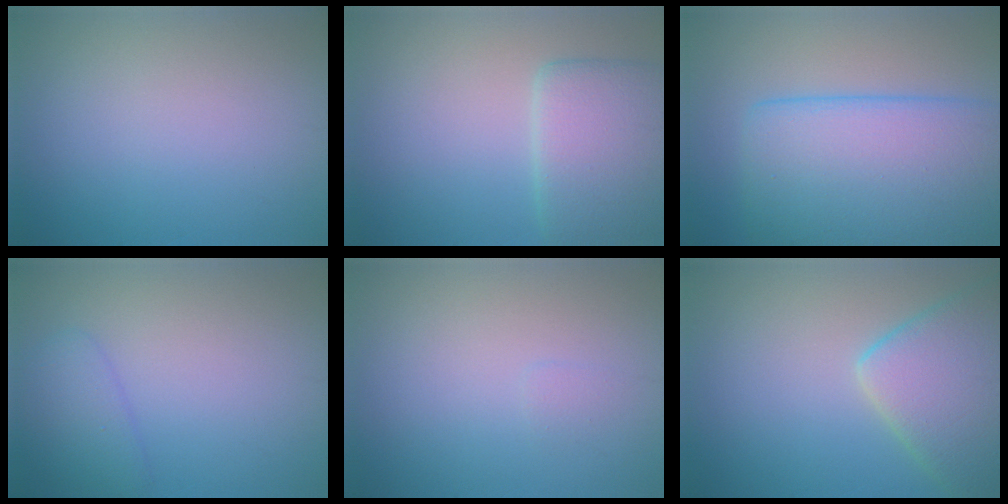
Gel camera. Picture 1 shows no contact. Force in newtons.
{"total": 5.4, "press": 5.4, "slide": 0.3}
{"total": 11.0, "press": 11.0, "slide": 0.6}
{"total": 2.2, "press": 2.2, "slide": 0.1}
{"total": 0.5, "press": 0.5, "slide": 0.0}
{"total": 7.4, "press": 7.3, "slide": 0.6}